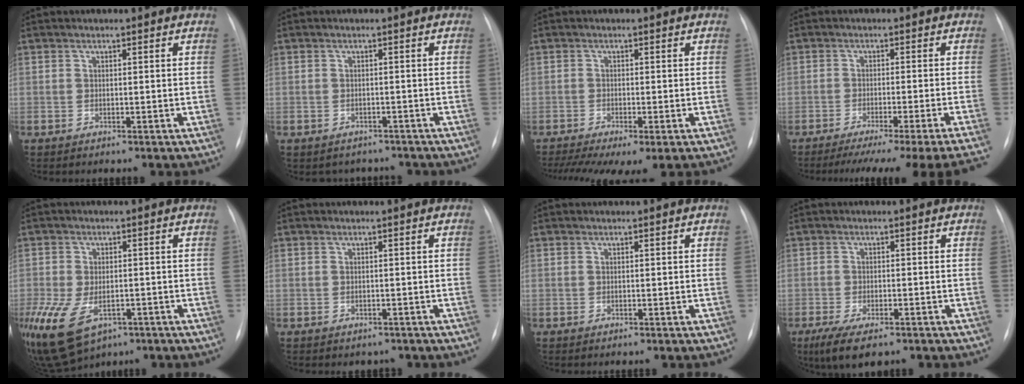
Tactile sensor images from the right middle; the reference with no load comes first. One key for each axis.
{"total": 3.9, "fx": -3.3, "fy": 2.0, "fz": 0.0, "tx": 0.000, "ty": 0.015, "tz": -0.038}
{"total": 8.9, "fx": -5.9, "fy": 2.1, "fz": 6.4, "tx": -0.110, "ty": -0.017, "tz": -0.096}
{"total": 15.9, "fx": -13.7, "fy": -2.7, "fz": 7.6, "tx": -0.069, "ty": -0.046, "tz": -0.187}
{"total": 18.2, "fx": -8.4, "fy": 12.0, "fz": 10.9, "tx": -0.298, "ty": -0.025, "tz": -0.124}
{"total": 1.7, "fx": -1.3, "fy": 1.0, "fz": 0.2, "tx": -0.005, "ty": 0.002, "tz": -0.015}
{"total": 0.0}
{"total": 6.6, "fx": -4.4, "fy": 2.1, "fz": 4.4, "tx": -0.079, "ty": -0.015, "tz": -0.069}